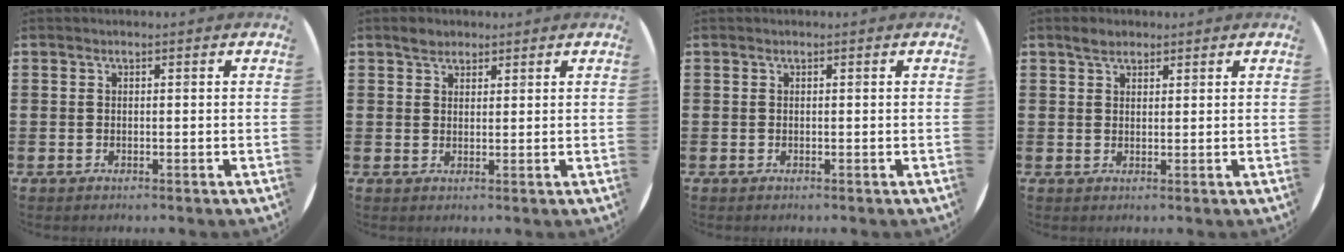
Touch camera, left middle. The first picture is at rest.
{"total": 1.9, "force": [1.7, 0.8, 0.2], "torque": [0.004, 0.002, 0.031]}
{"total": 0.0}
{"total": 2.0, "force": [1.7, 0.9, 0.6], "torque": [-0.005, 0.002, 0.030]}